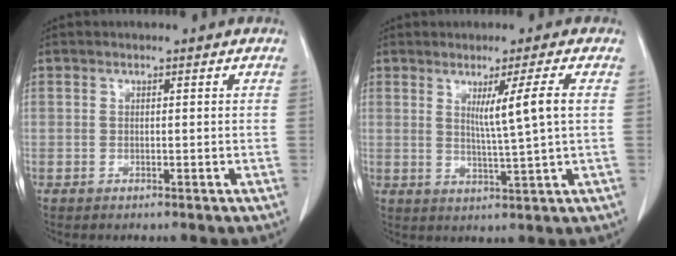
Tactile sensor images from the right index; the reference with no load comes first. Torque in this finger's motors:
{"motor_torque": [0.60, 0.14, 0.18, 0.07]}